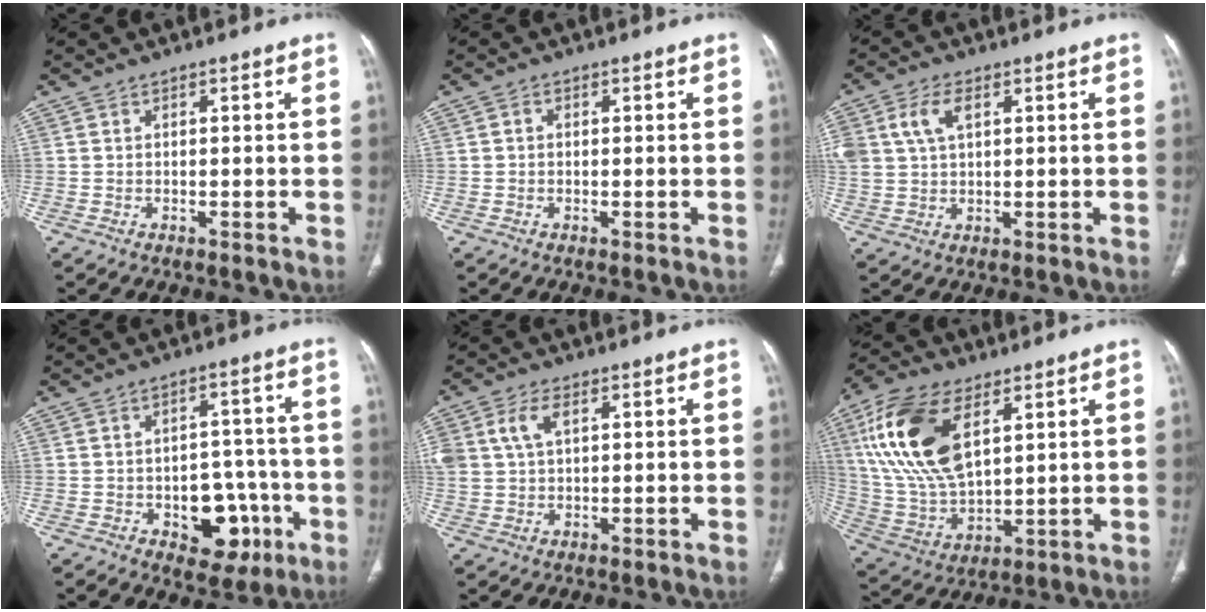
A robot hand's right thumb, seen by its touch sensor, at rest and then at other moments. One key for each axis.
{"total": 0.9, "fx": 0.0, "fy": 0.8, "fz": 0.4, "tx": -0.004, "ty": 0.002, "tz": -0.002}
{"total": 8.4, "fx": 3.0, "fy": 5.1, "fz": 6.0, "tx": -0.130, "ty": 0.008, "tz": 0.062}
{"total": 11.2, "fx": -4.0, "fy": 7.3, "fz": 7.4, "tx": -0.053, "ty": 0.032, "tz": -0.044}
{"total": 7.3, "fx": 2.5, "fy": 4.4, "fz": 5.3, "tx": -0.121, "ty": 0.009, "tz": 0.053}
{"total": 20.6, "fx": 7.6, "fy": 10.7, "fz": 15.9, "tx": -0.314, "ty": -0.018, "tz": 0.149}